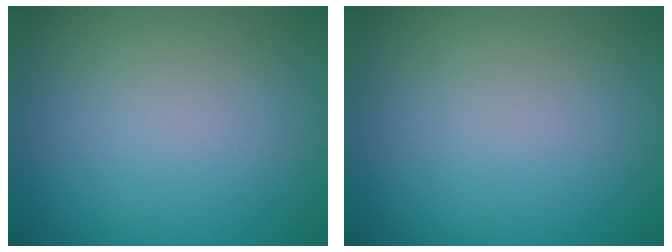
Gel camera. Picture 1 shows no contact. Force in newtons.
{"total": 0.0}